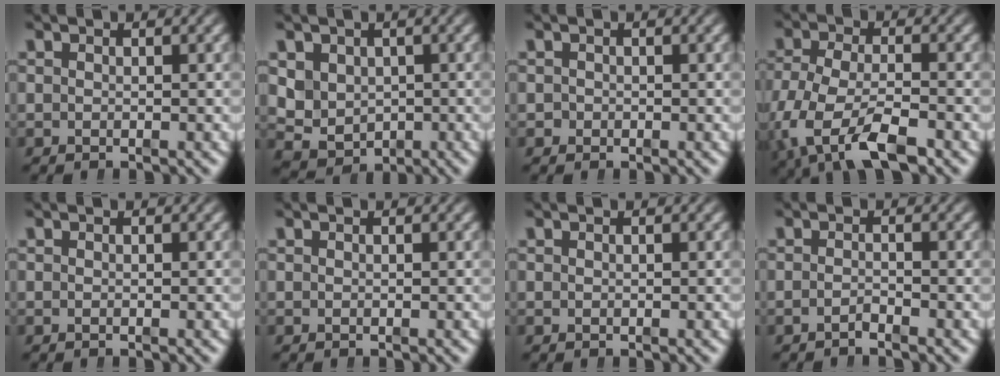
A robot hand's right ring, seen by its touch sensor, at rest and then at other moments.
{"total": 7.0, "force": [-0.6, 6.3, 3.1], "torque": [-0.094, -0.045, 0.010]}
{"total": 0.7, "force": [-0.4, 0.6, -0.1], "torque": [0.000, -0.006, -0.005]}
{"total": 8.6, "force": [-3.1, 5.1, 6.1], "torque": [-0.138, -0.045, -0.034]}
{"total": 0.0}
{"total": 0.0}
{"total": 0.0}
{"total": 1.2, "force": [-1.1, 0.0, 0.4], "torque": [-0.005, -0.001, -0.023]}